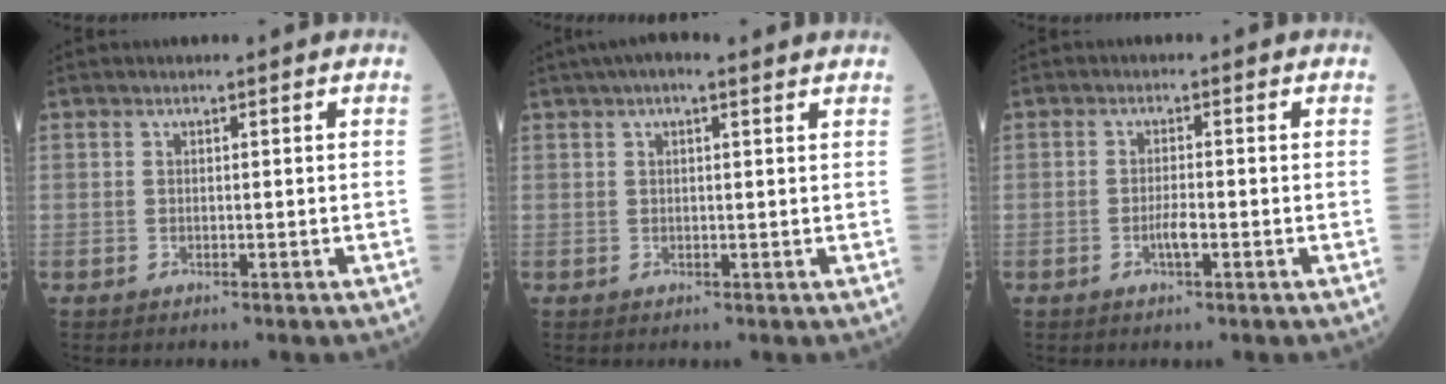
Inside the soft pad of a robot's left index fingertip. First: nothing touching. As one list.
[{"total": 5.3, "force": [3.7, 0.9, 3.6], "torque": [-0.063, 0.031, 0.050]}, {"total": 2.2, "force": [-1.2, 0.3, 1.8], "torque": [-0.037, -0.005, -0.023]}]